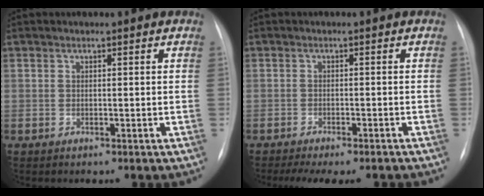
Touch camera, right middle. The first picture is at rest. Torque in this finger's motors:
{"motor_torque": [0.19, -0.16, 0.10, 0.04]}